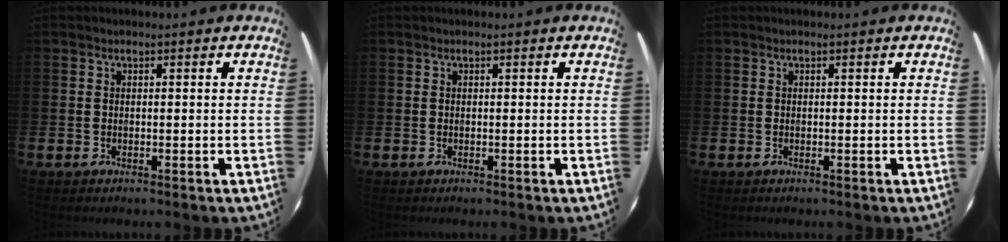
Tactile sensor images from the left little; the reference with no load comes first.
{"total": 0.0}
{"total": 0.0}